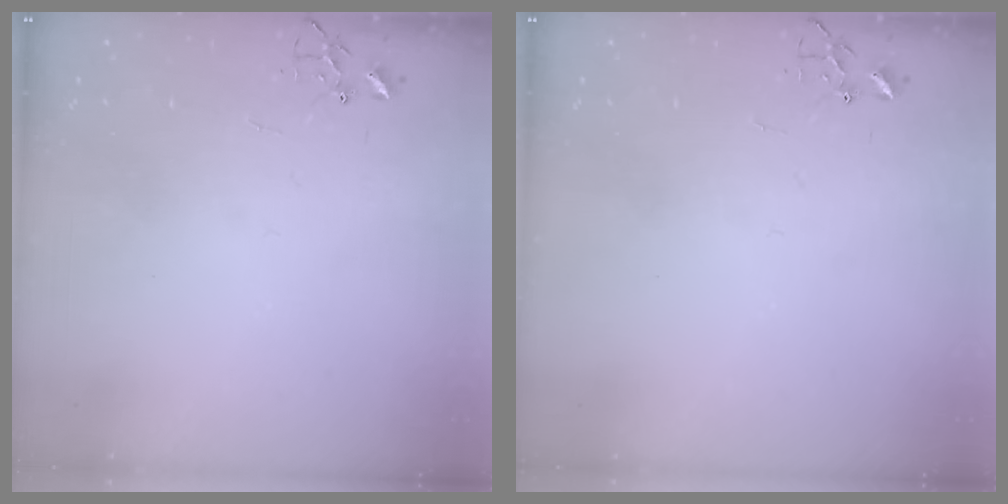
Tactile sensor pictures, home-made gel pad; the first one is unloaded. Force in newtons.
{"total": 0.0}